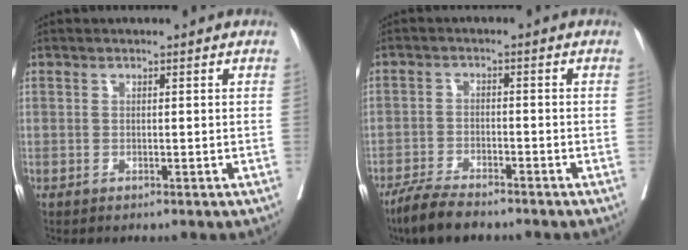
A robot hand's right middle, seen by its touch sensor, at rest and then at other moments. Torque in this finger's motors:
{"motor_torque": [0.11, -0.11, 0.04, 0.02]}